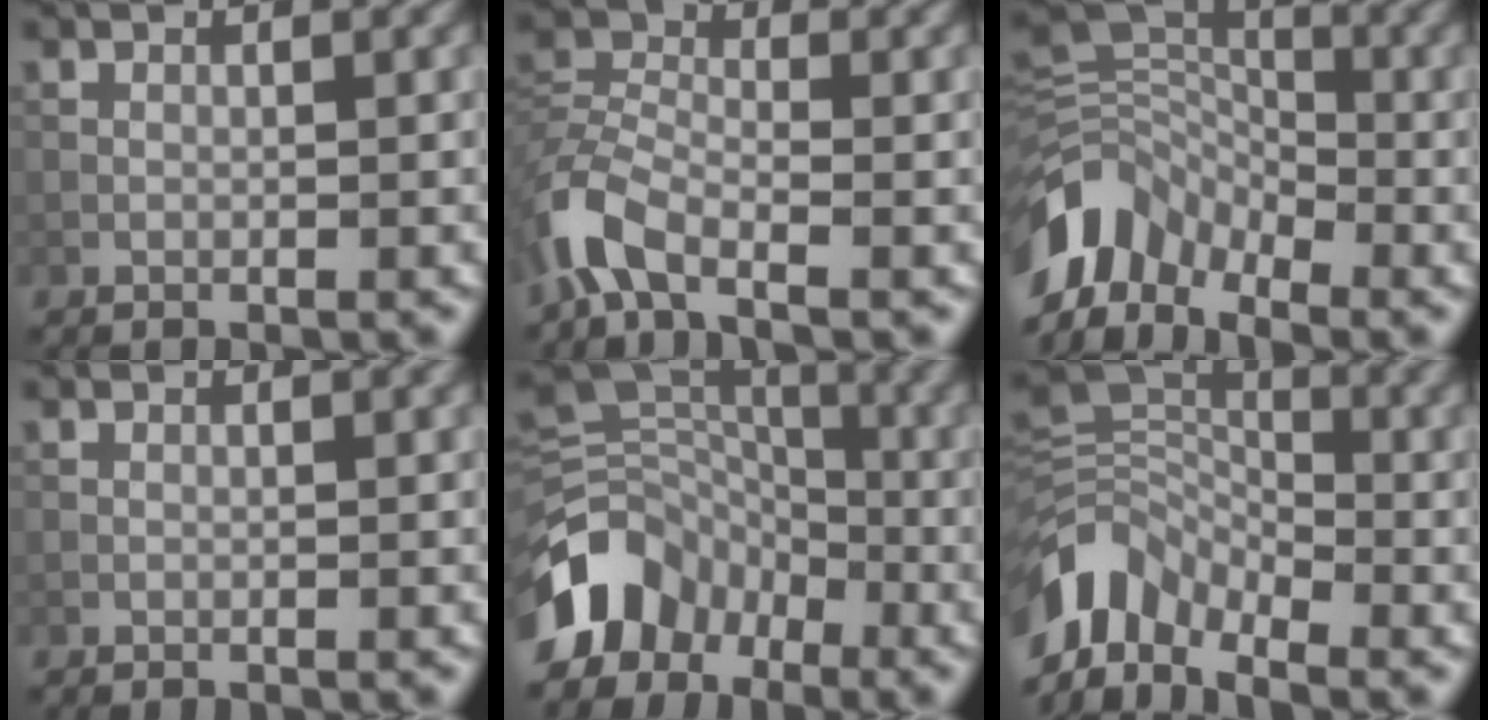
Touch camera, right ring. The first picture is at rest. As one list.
[{"total": 5.4, "force": [-3.5, 2.6, 3.3], "torque": [-0.070, -0.001, -0.085]}, {"total": 8.2, "force": [-5.2, 4.8, 4.2], "torque": [-0.084, -0.007, -0.112]}, {"total": 0.0}, {"total": 9.1, "force": [-5.0, 6.4, 4.0], "torque": [-0.076, 0.006, -0.109]}, {"total": 6.5, "force": [-4.4, 3.7, 3.0], "torque": [-0.055, -0.004, -0.096]}]